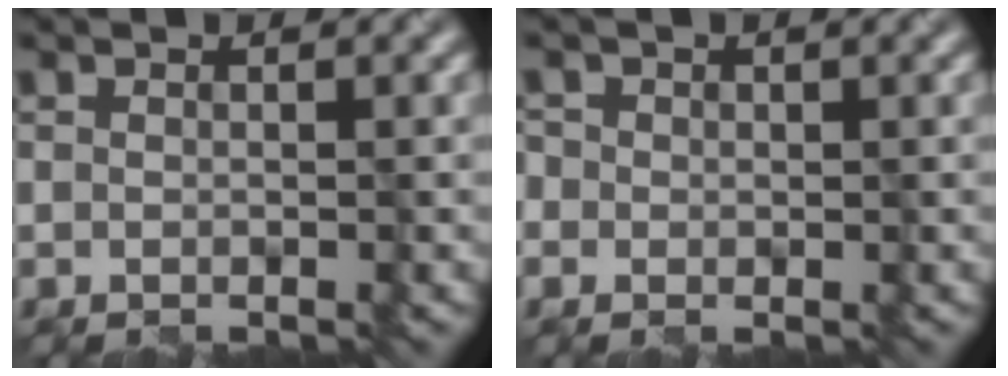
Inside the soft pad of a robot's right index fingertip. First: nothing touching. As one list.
[{"total": 0.9, "force": [-0.3, 0.8, -0.3], "torque": [-0.005, 0.003, -0.002]}]